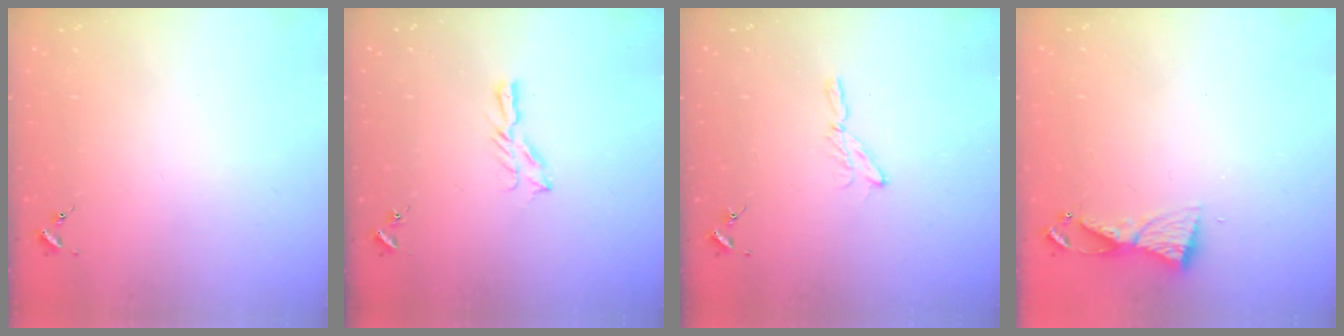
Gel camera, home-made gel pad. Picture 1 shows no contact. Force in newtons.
{"total": 5.1, "press": 5.1, "slide": 0.5}
{"total": 5.3, "press": 5.2, "slide": 0.6}
{"total": 5.4, "press": 5.4, "slide": 0.5}